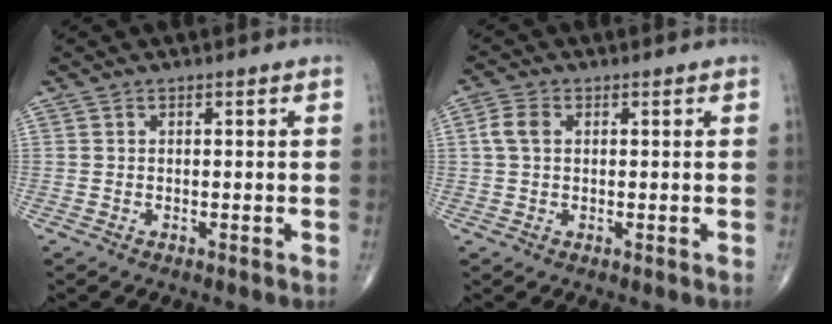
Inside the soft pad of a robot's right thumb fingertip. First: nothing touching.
{"total": 3.6, "force": [0.6, 2.5, 2.5], "torque": [-0.057, 0.009, 0.009]}